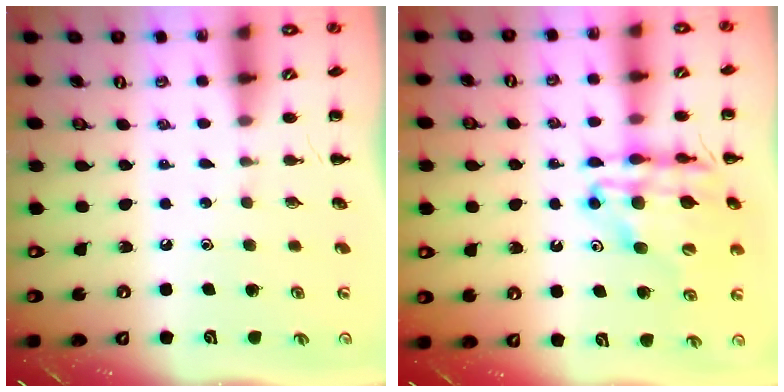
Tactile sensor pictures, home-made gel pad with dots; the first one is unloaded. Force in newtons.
{"total": 15.9, "press": 15.3, "slide": 4.0}